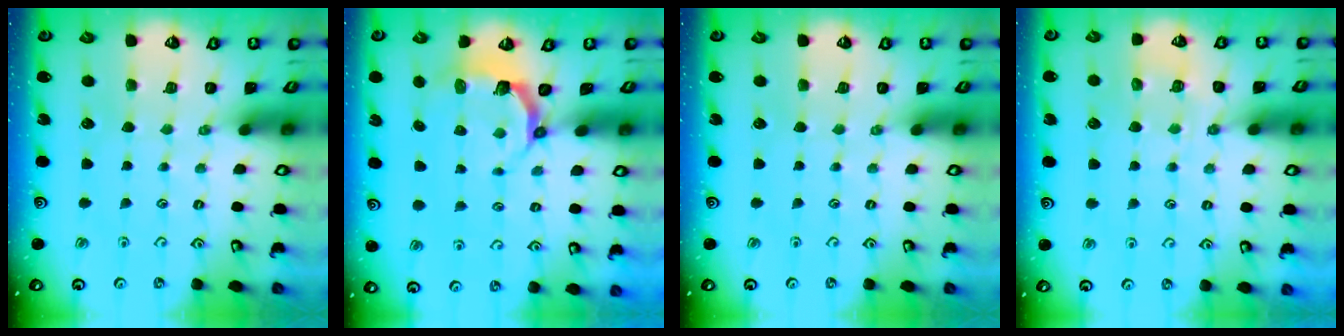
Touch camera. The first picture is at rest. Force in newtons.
{"total": 4.3, "press": 2.8, "slide": 3.3}
{"total": 0.0}
{"total": 8.3, "press": 8.3, "slide": 0.8}